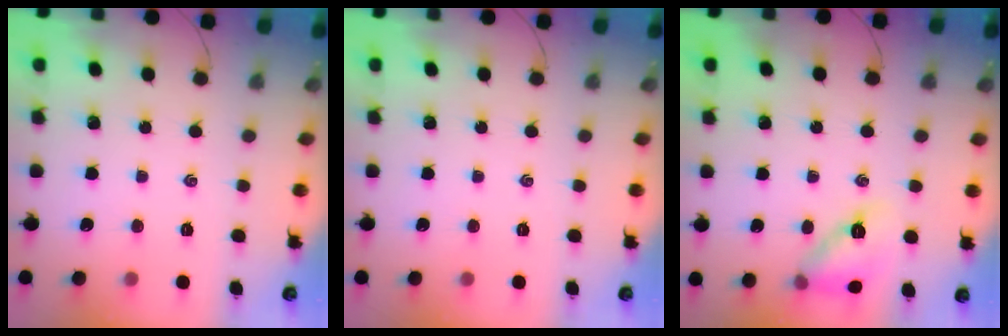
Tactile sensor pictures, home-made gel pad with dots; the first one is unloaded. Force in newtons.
{"total": 0.0}
{"total": 11.5, "press": 11.2, "slide": 2.7}